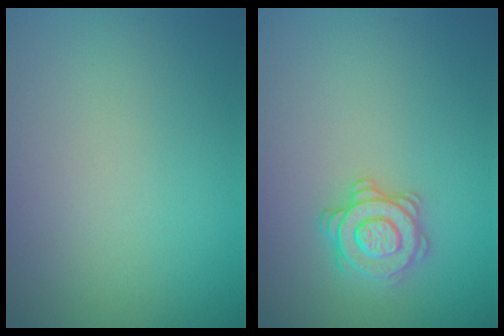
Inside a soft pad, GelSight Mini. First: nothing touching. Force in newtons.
{"total": 2.8, "press": 2.8, "slide": 0.4}